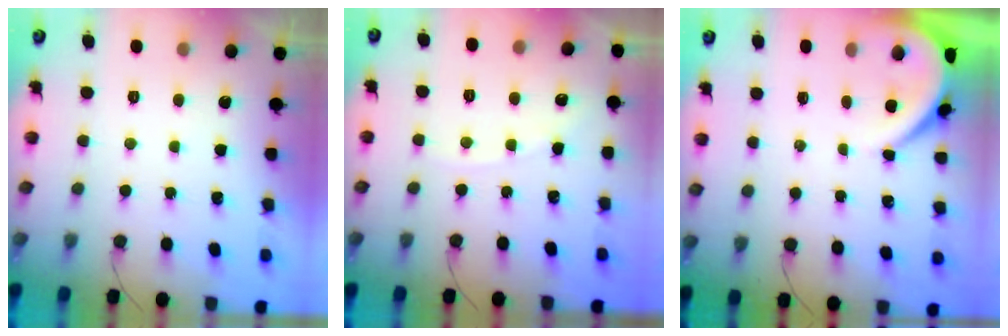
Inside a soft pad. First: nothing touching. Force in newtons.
{"total": 2.4, "press": 2.4, "slide": 0.4}
{"total": 3.8, "press": 3.7, "slide": 0.4}